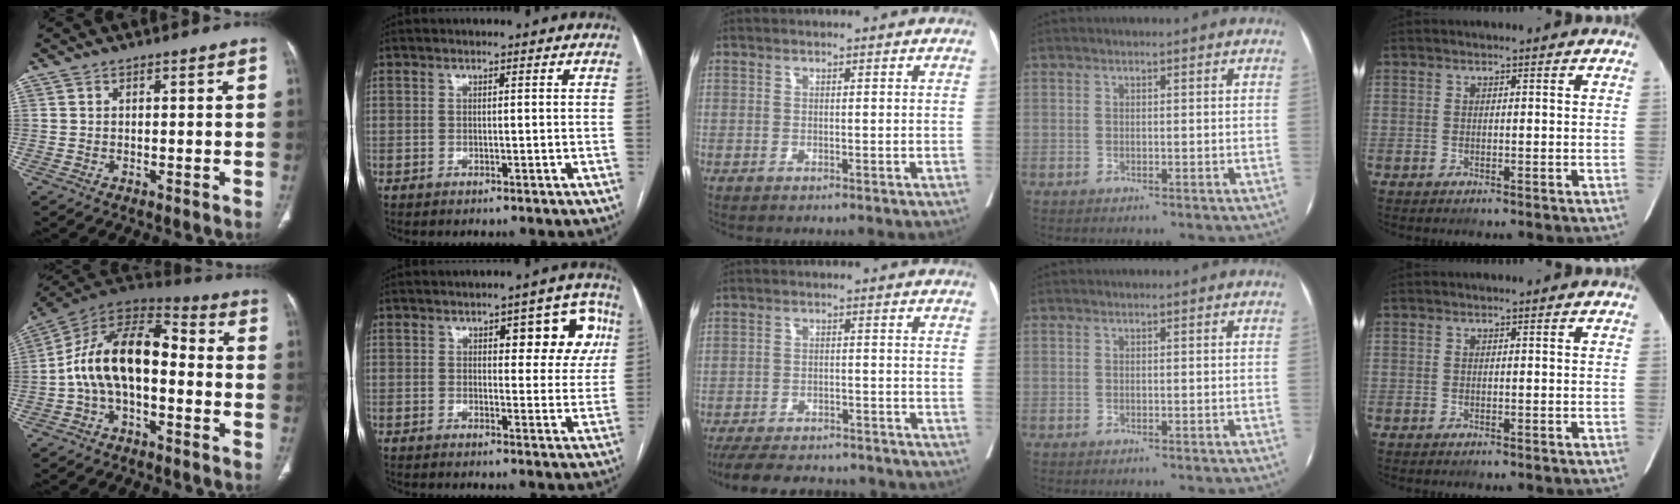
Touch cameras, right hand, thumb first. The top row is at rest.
{"thumb": {"total": 16.0, "force": [-1.8, 8.8, 13.2], "torque": [-0.220, 0.054, -0.043]}, "index": {"total": 8.6, "force": [3.1, 3.8, 7.1], "torque": [-0.062, 0.022, 0.034]}, "middle": {"total": 19.3, "force": [-17.1, 5.2, 7.1], "torque": [-0.148, -0.012, -0.223]}}